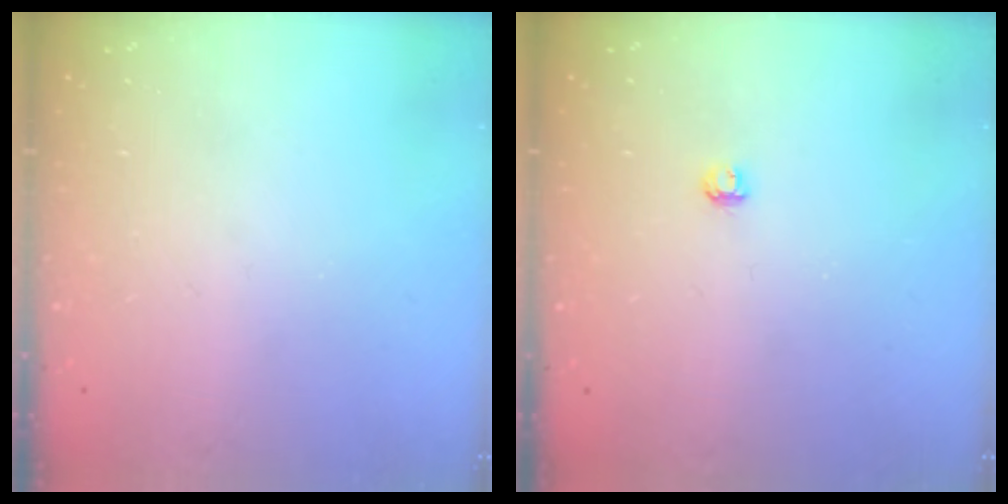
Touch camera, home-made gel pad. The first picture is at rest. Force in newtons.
{"total": 2.9, "press": 2.9, "slide": 0.3}